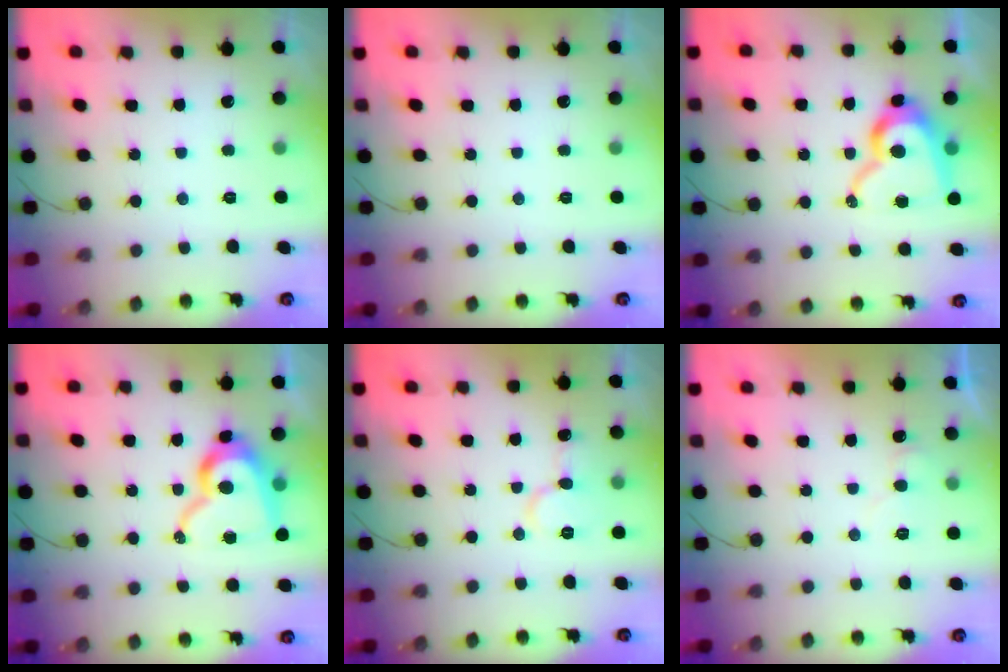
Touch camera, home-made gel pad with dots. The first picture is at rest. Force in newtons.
{"total": 0.0}
{"total": 15.5, "press": 15.4, "slide": 1.6}
{"total": 15.5, "press": 15.4, "slide": 1.6}
{"total": 8.1, "press": 8.0, "slide": 1.1}
{"total": 6.7, "press": 6.7, "slide": 0.5}